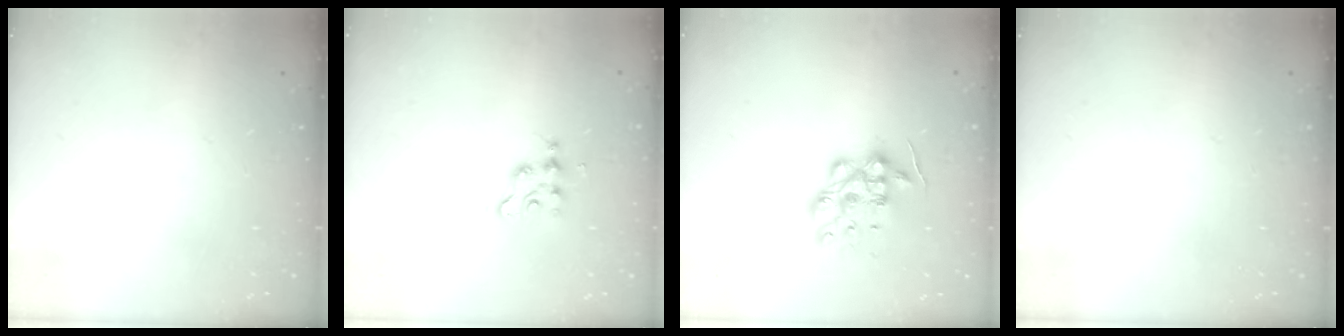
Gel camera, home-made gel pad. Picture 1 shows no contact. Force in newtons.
{"total": 2.7, "press": 2.6, "slide": 0.3}
{"total": 13.3, "press": 13.3, "slide": 0.3}
{"total": 0.0}